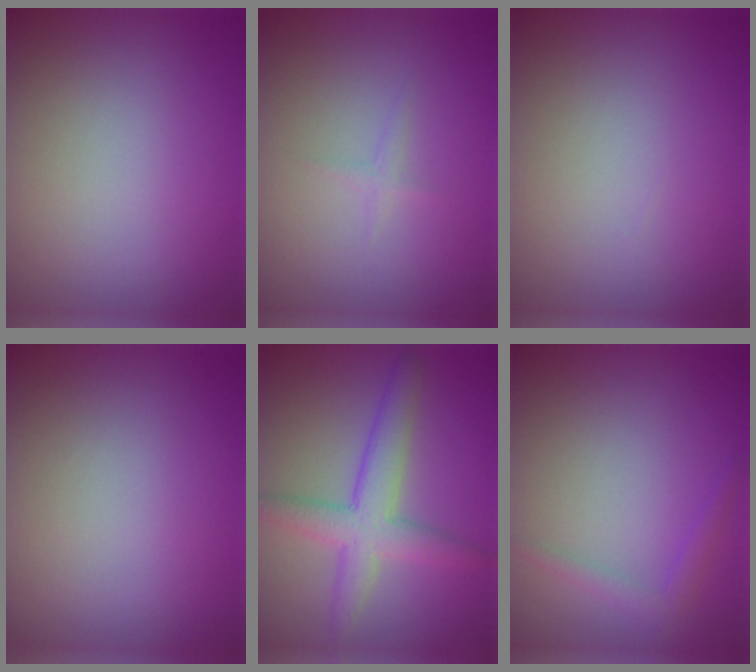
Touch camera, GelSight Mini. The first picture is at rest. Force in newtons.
{"total": 0.7, "press": 0.7, "slide": 0.1}
{"total": 0.0}
{"total": 0.0}
{"total": 4.7, "press": 4.7, "slide": 0.3}
{"total": 1.6, "press": 1.6, "slide": 0.1}